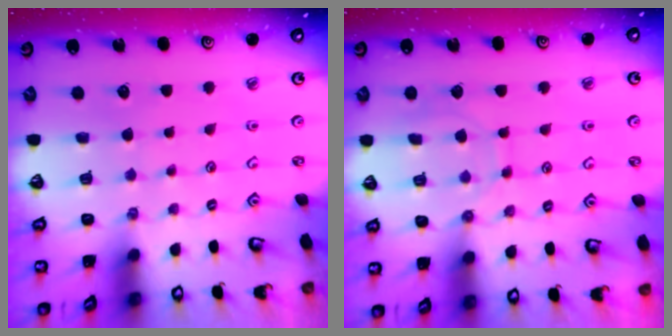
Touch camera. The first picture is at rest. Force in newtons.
{"total": 9.4, "press": 9.4, "slide": 0.7}